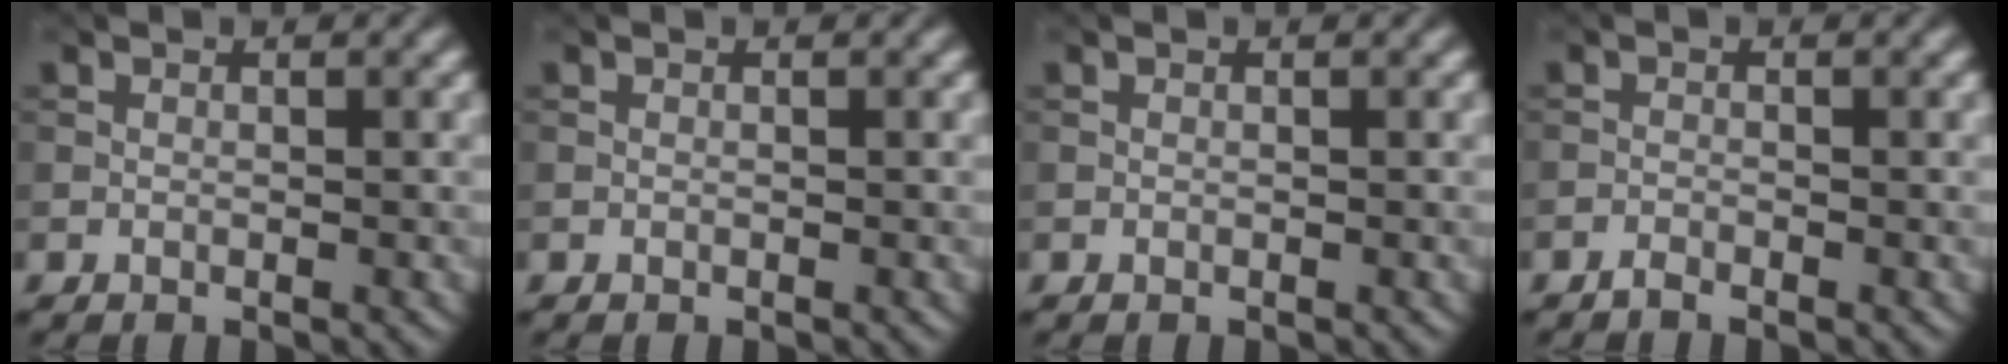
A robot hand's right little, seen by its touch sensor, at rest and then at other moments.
{"total": 0.0}
{"total": 0.0}
{"total": 0.6, "force": [-0.6, 0.0, 0.2], "torque": [-0.003, 0.002, -0.014]}